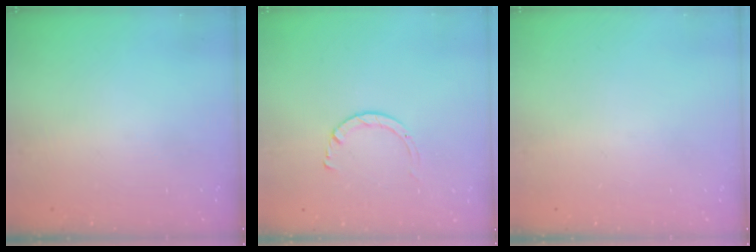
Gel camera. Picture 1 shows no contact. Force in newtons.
{"total": 2.9, "press": 2.9, "slide": 0.2}
{"total": 0.0}